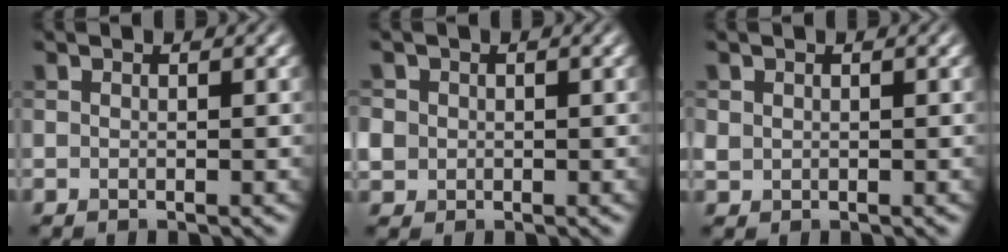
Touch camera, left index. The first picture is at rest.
{"total": 2.5, "force": [0.1, 2.4, 0.7], "torque": [-0.023, 0.009, 0.004]}
{"total": 0.8, "force": [0.3, 0.7, 0.2], "torque": [-0.002, -0.001, 0.008]}